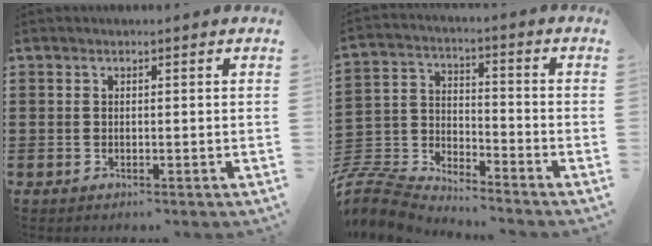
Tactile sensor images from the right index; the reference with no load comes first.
{"total": 6.8, "force": [-6.7, 1.2, 0.7], "torque": [-0.040, -0.001, -0.144]}